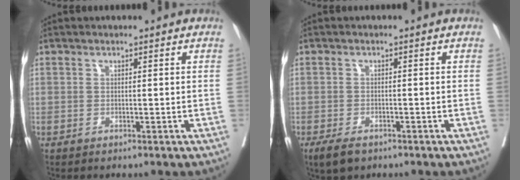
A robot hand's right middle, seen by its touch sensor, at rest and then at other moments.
{"total": 3.6, "force": [-2.5, 1.6, 2.0], "torque": [-0.039, -0.007, -0.038]}